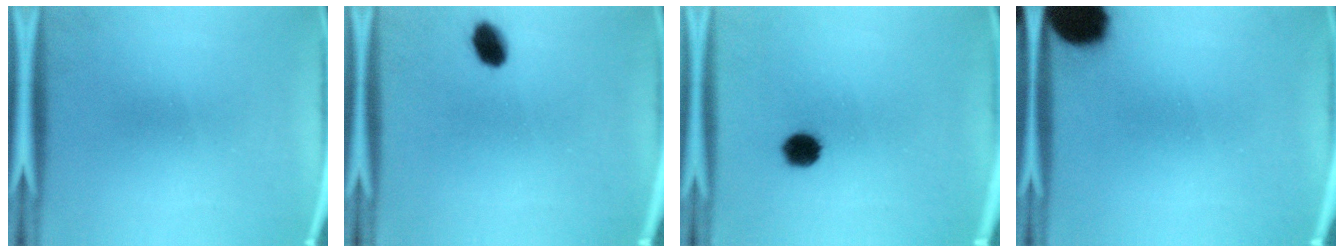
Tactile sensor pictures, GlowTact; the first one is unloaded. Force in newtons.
{"total": 4.9}
{"total": 4.6}
{"total": 15.4}